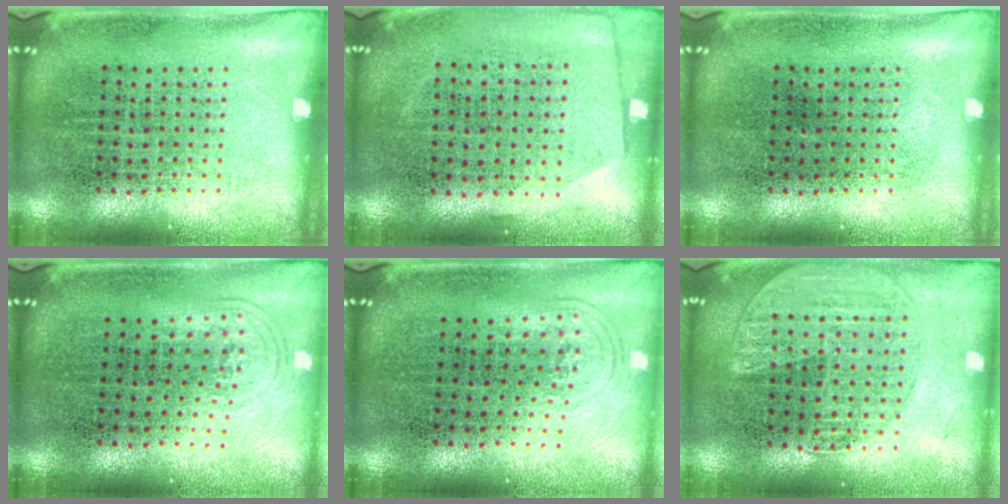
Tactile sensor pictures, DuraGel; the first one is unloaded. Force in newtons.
{"total": 0.5, "press": 0.0, "slide": 0.5}
{"total": 0.0}
{"total": 0.9, "press": 0.6, "slide": 0.7}
{"total": 0.9, "press": 0.6, "slide": 0.7}
{"total": 1.6, "press": 1.5, "slide": 0.4}